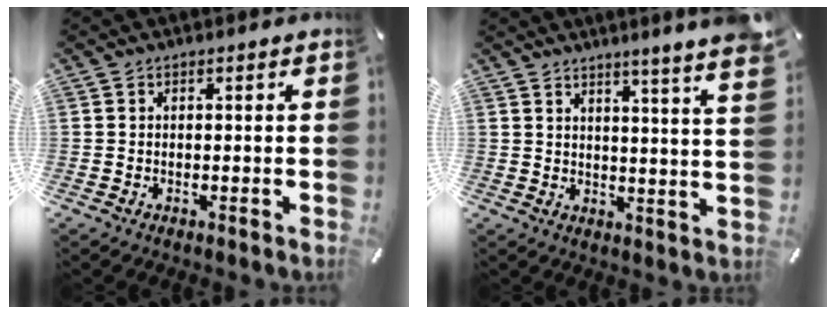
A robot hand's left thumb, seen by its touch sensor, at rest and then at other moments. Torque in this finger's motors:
{"motor_torque": [1.01, 0.91, 1.27, -1.50, 0.06]}